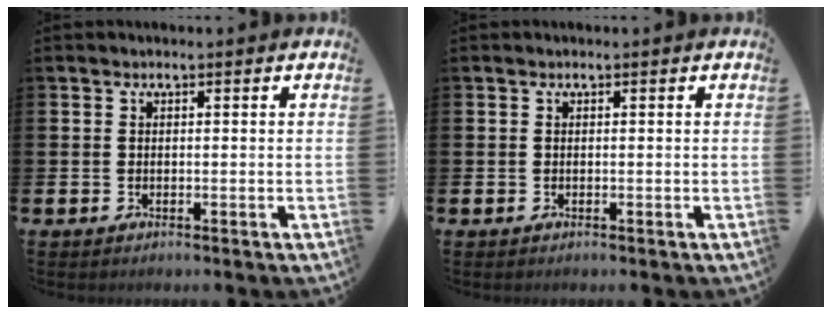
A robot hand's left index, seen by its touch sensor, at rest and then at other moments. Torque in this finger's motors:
{"motor_torque": [0.00, 0.00, 0.00, 0.00]}